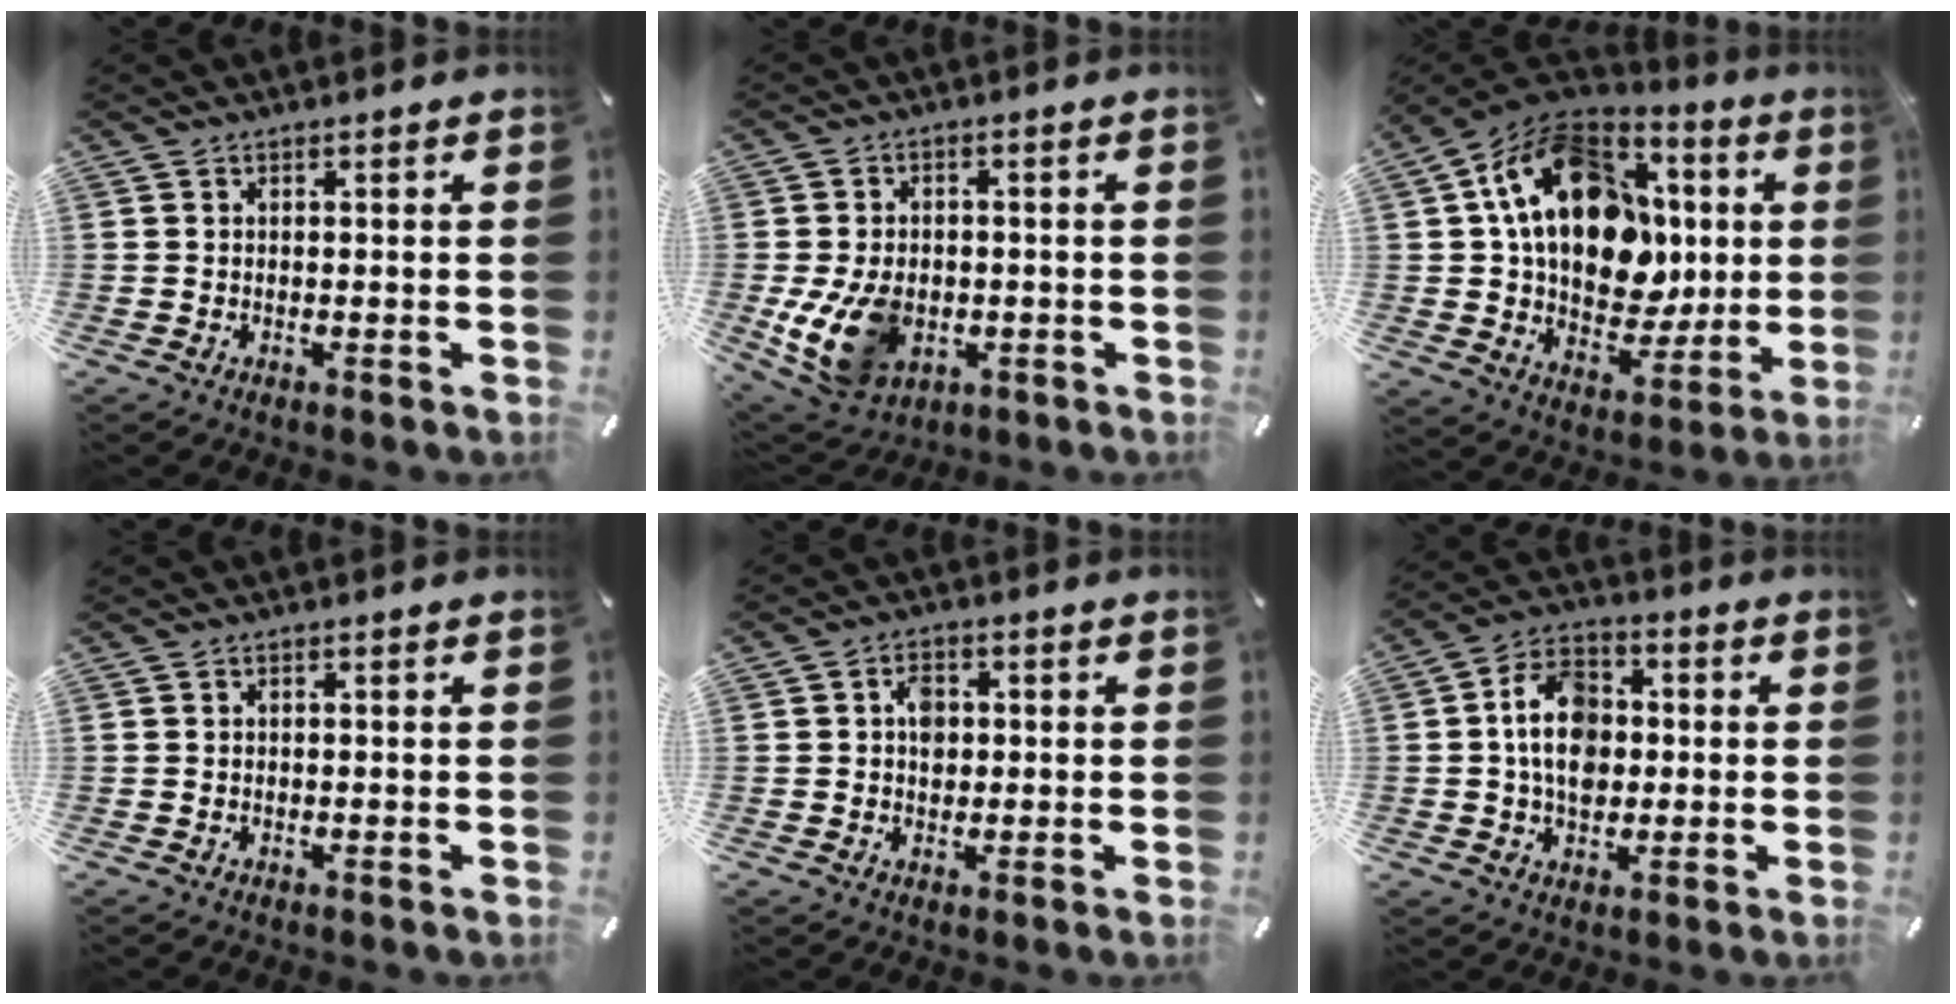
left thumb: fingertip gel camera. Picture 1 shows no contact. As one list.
[{"total": 12.2, "force": [-2.5, 8.9, 7.9], "torque": [-0.162, 0.003, -0.042]}, {"total": 22.0, "force": [4.2, 16.0, 14.6], "torque": [-0.242, -0.004, 0.076]}, {"total": 0.0}, {"total": 4.6, "force": [0.4, 3.6, 2.9], "torque": [-0.032, -0.001, 0.002]}, {"total": 11.5, "force": [0.0, 8.7, 7.5], "torque": [-0.138, 0.014, 0.000]}]